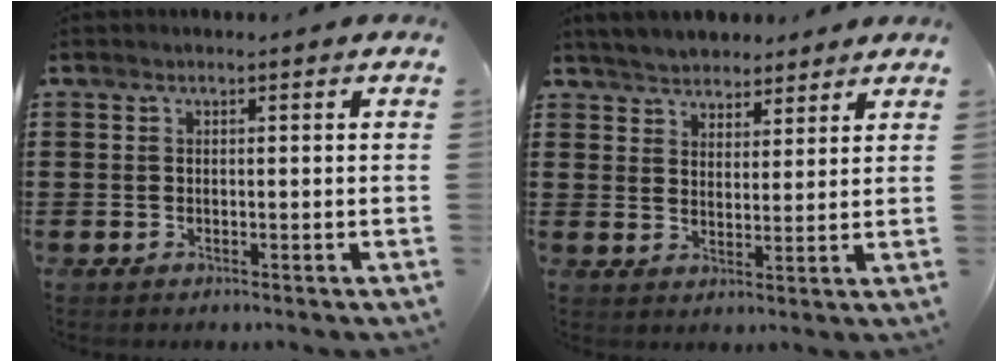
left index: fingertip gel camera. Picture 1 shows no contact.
{"total": 4.6, "force": [4.4, 1.3, 0.2], "torque": [-0.024, -0.008, 0.080]}